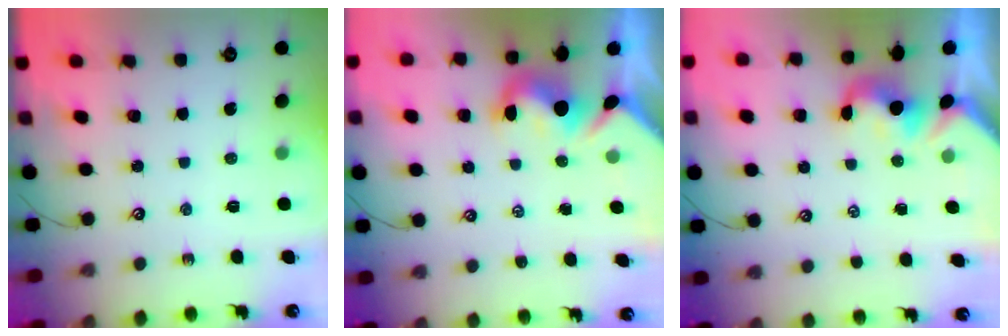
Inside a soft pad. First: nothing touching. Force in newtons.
{"total": 3.5, "press": 3.4, "slide": 0.9}
{"total": 1.1, "press": 1.0, "slide": 0.3}